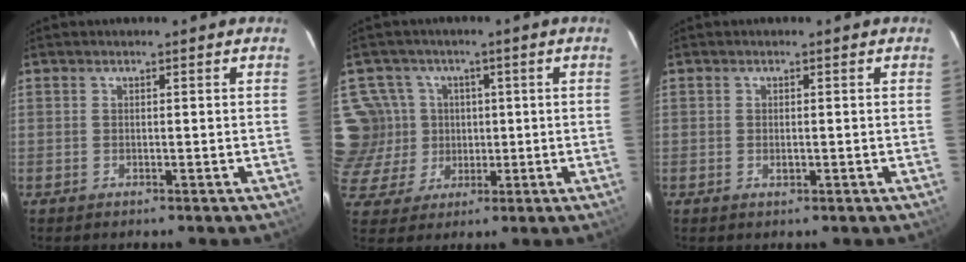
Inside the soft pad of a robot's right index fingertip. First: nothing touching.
{"total": 8.7, "force": [1.7, 8.5, 1.1], "torque": [-0.042, 0.013, 0.036]}
{"total": 1.1, "force": [-0.2, 0.7, 0.8], "torque": [-0.013, 0.001, -0.003]}